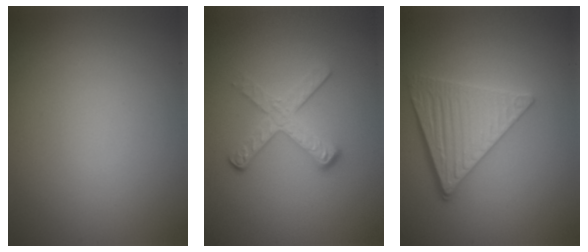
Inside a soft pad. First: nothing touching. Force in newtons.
{"total": 3.6, "press": 2.6, "slide": 2.5}
{"total": 4.8, "press": 3.9, "slide": 2.8}